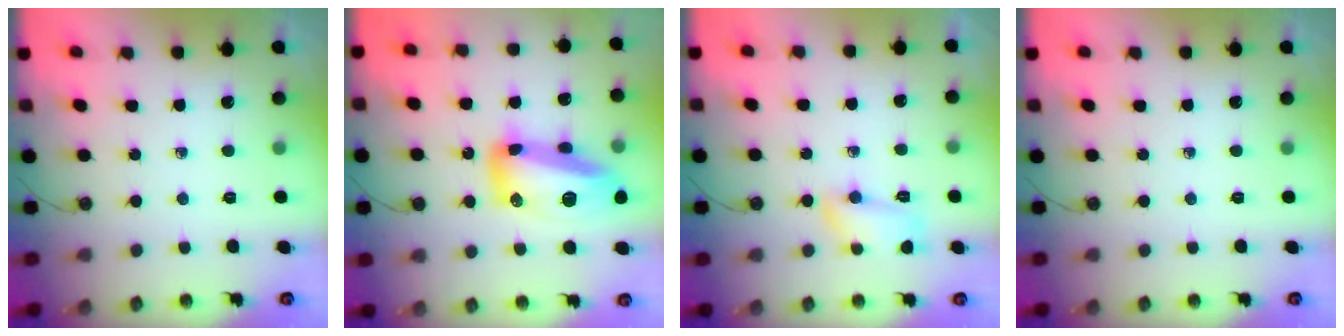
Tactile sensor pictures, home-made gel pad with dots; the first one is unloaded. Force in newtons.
{"total": 18.1, "press": 18.0, "slide": 1.5}
{"total": 9.6, "press": 7.5, "slide": 6.1}
{"total": 0.0}